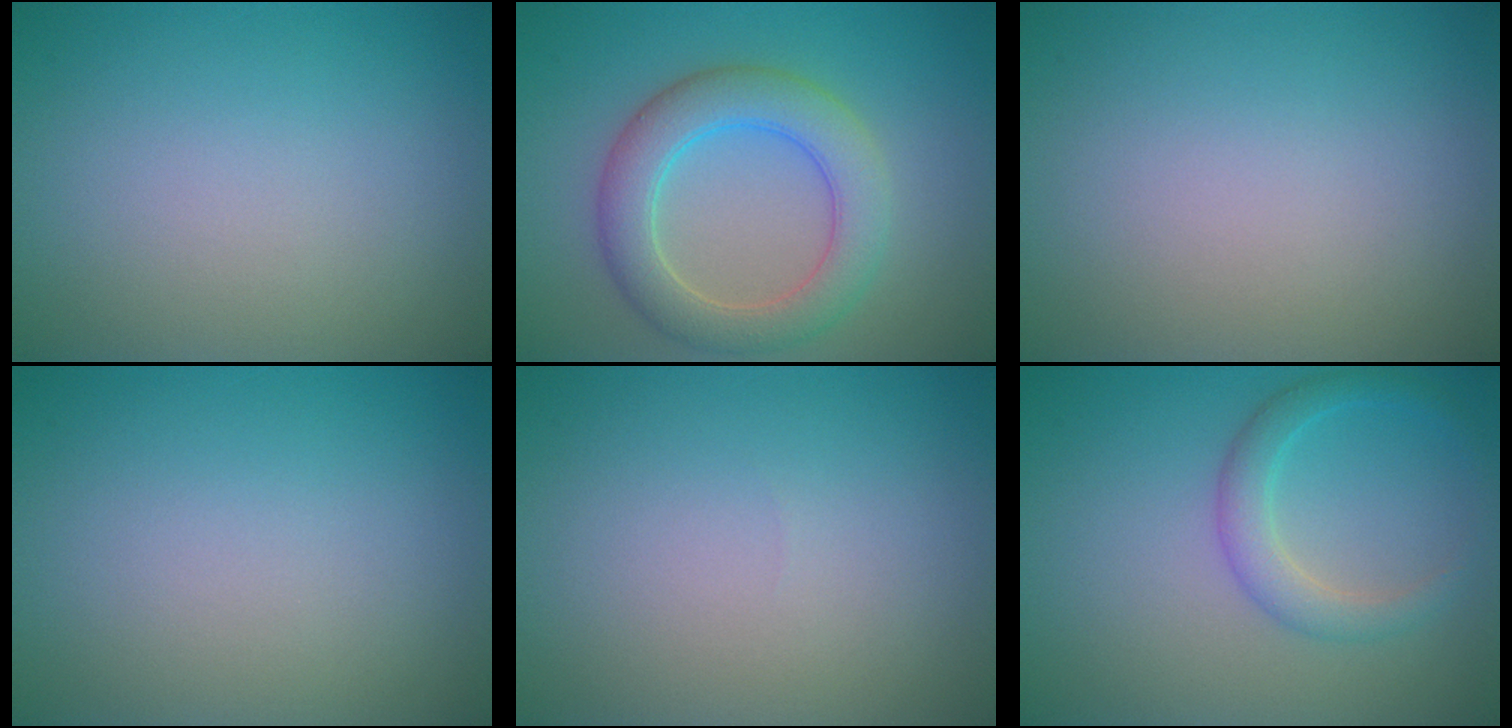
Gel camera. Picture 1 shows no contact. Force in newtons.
{"total": 5.5, "press": 5.5, "slide": 0.3}
{"total": 0.0}
{"total": 0.0}
{"total": 0.0}
{"total": 2.6, "press": 2.6, "slide": 0.1}